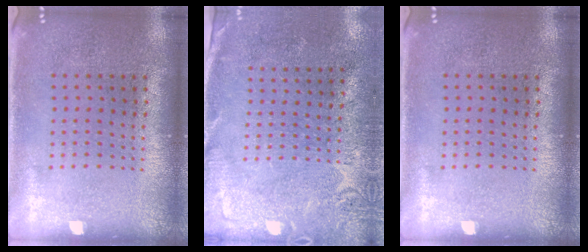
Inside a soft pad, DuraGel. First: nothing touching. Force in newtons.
{"total": 2.7, "press": 2.4, "slide": 1.2}
{"total": 0.0}